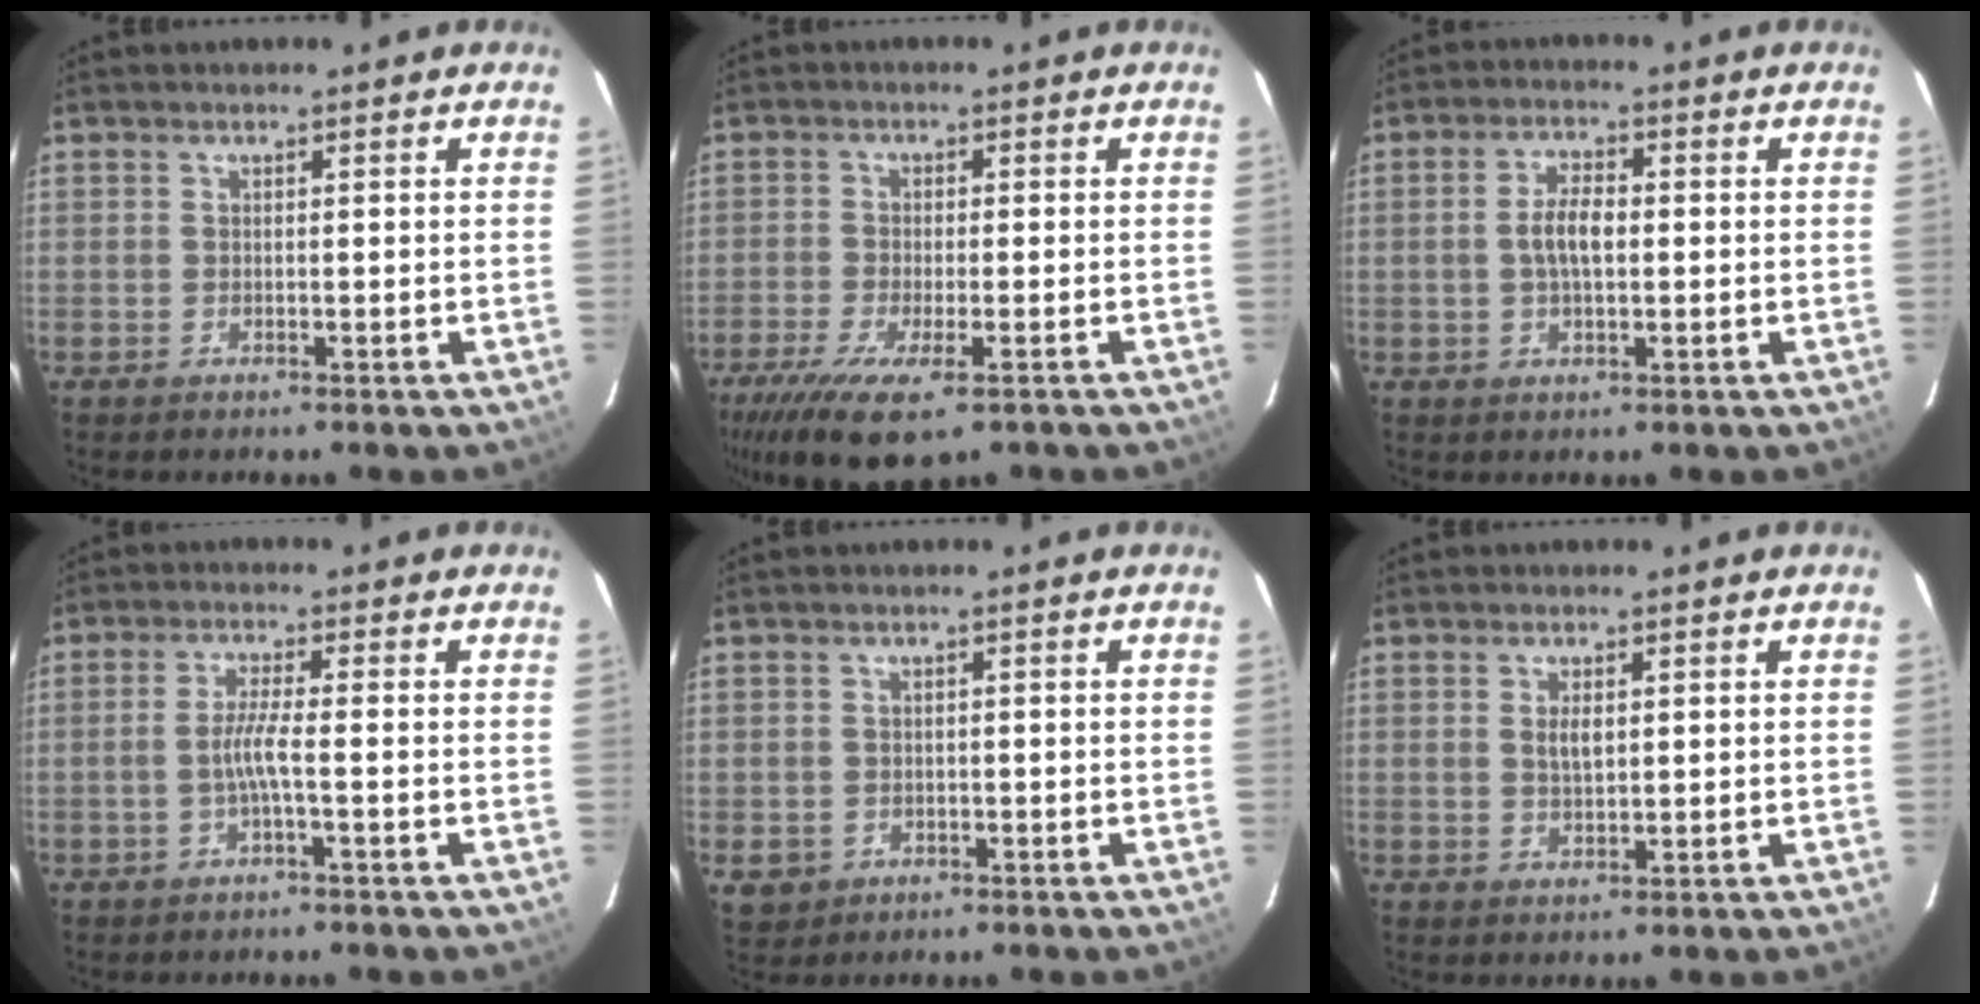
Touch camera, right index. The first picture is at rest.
{"total": 11.9, "force": [-7.7, 3.5, 8.5], "torque": [-0.185, -0.042, -0.130]}
{"total": 5.1, "force": [-0.1, 2.2, 4.6], "torque": [-0.090, 0.007, 0.001]}
{"total": 3.4, "force": [-1.2, -0.6, 3.1], "torque": [-0.065, -0.001, -0.023]}
{"total": 4.1, "force": [-0.9, 3.8, 1.2], "torque": [-0.026, 0.002, -0.003]}
{"total": 2.7, "force": [0.7, 1.2, 2.3], "torque": [-0.042, 0.000, 0.013]}